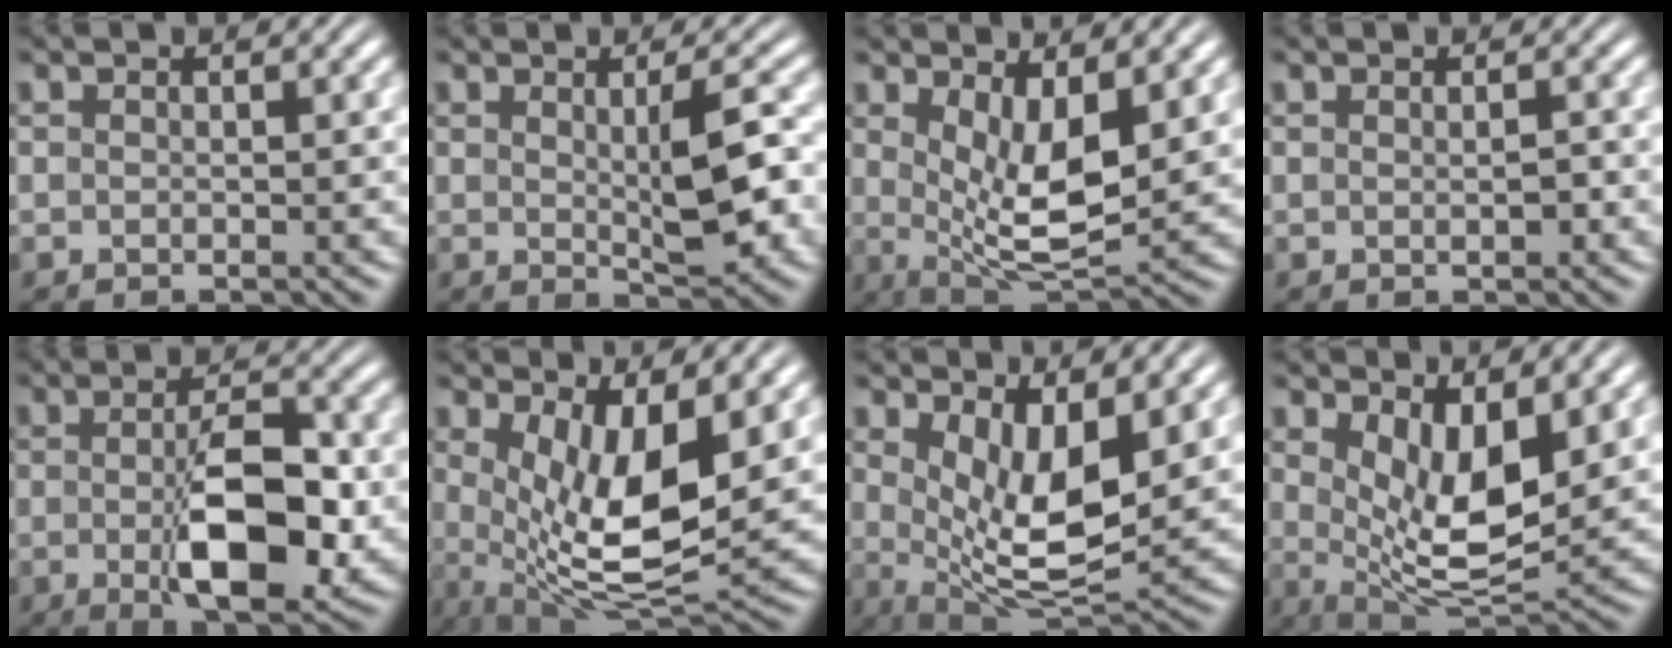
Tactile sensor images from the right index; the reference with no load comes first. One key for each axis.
{"total": 4.2, "fx": 0.0, "fy": 0.6, "fz": 4.1, "tx": -0.058, "ty": -0.010, "tz": 0.008}
{"total": 7.5, "fx": 0.7, "fy": 3.5, "fz": 6.6, "tx": -0.102, "ty": -0.034, "tz": 0.026}
{"total": 0.8, "fx": -0.3, "fy": 0.1, "fz": 0.7, "tx": -0.012, "ty": -0.006, "tz": -0.004}
{"total": 8.2, "fx": -1.5, "fy": 3.0, "fz": 7.5, "tx": -0.120, "ty": -0.018, "tz": -0.018}
{"total": 10.0, "fx": 0.4, "fy": 4.9, "fz": 8.8, "tx": -0.155, "ty": -0.041, "tz": 0.028}
{"total": 9.3, "fx": 1.0, "fy": 4.9, "fz": 7.9, "tx": -0.134, "ty": -0.039, "tz": 0.034}
{"total": 8.6, "fx": 1.3, "fy": 4.5, "fz": 7.3, "tx": -0.120, "ty": -0.035, "tz": 0.036}